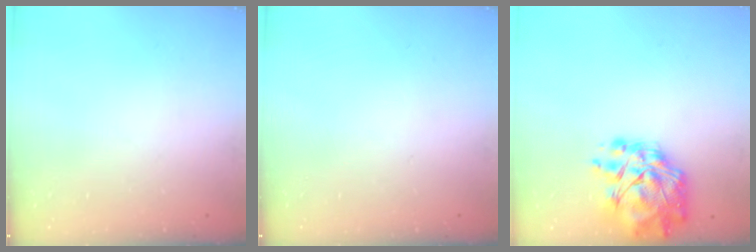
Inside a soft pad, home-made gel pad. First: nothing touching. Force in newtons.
{"total": 0.0}
{"total": 11.9, "press": 11.0, "slide": 4.7}